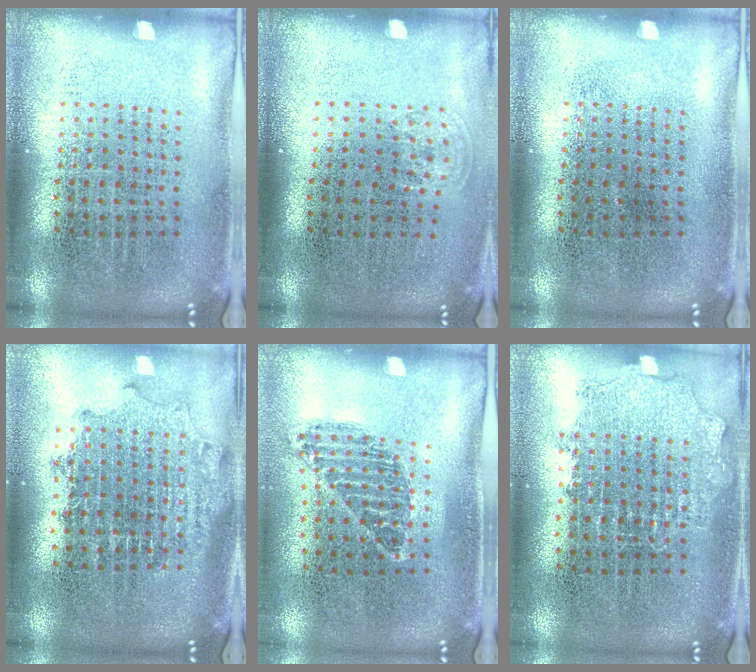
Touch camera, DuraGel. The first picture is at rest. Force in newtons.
{"total": 0.8, "press": 0.6, "slide": 0.5}
{"total": 0.0}
{"total": 1.8, "press": 1.4, "slide": 1.0}
{"total": 1.0, "press": 0.8, "slide": 0.5}
{"total": 0.9, "press": 0.8, "slide": 0.2}